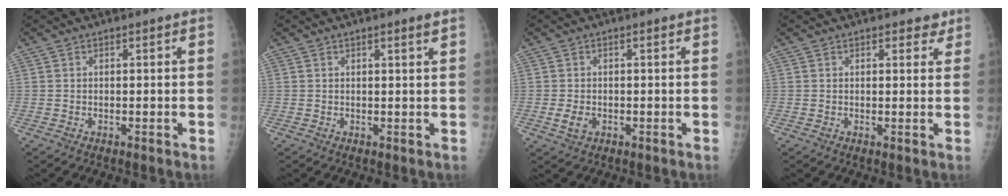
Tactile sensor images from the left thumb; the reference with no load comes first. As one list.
[{"total": 1.3, "force": [0.9, -0.1, 1.0], "torque": [-0.014, -0.006, 0.013]}, {"total": 2.6, "force": [-0.6, 1.9, 1.7], "torque": [-0.032, -0.001, -0.009]}, {"total": 2.4, "force": [1.7, 1.3, 1.0], "torque": [0.008, -0.006, 0.016]}]